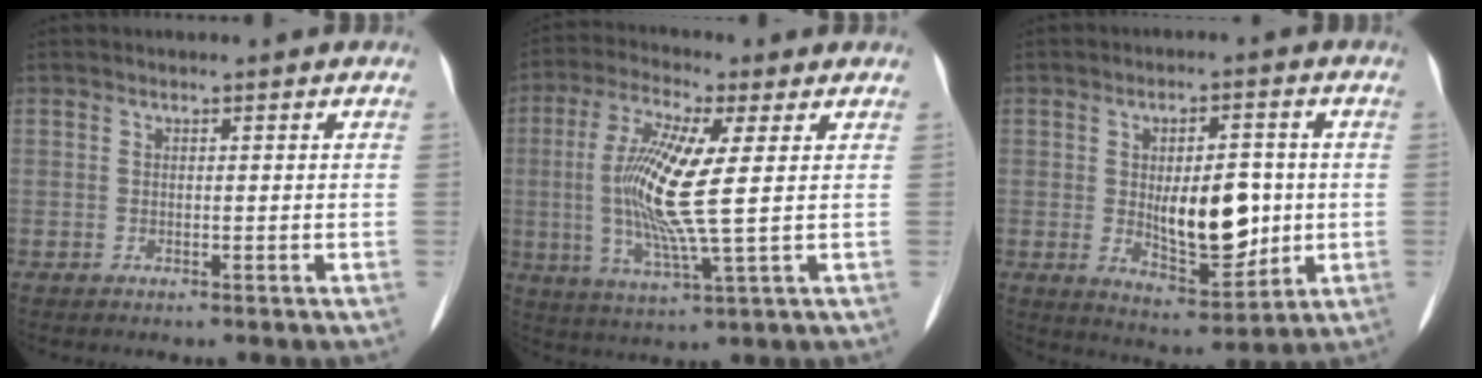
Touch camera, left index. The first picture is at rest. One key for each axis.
{"total": 11.9, "fx": 1.1, "fy": 1.1, "fz": 11.8, "tx": -0.248, "ty": -0.004, "tz": 0.016}
{"total": 10.3, "fx": -0.2, "fy": 4.2, "fz": 9.4, "tx": -0.151, "ty": -0.007, "tz": 0.007}